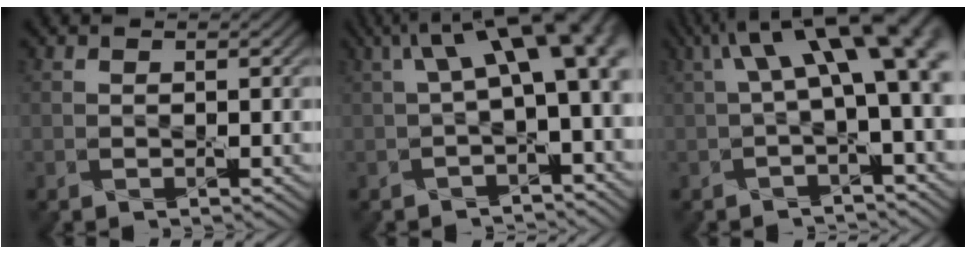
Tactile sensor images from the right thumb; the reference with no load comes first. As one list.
[{"total": 11.4, "force": [2.5, 4.8, 10.1], "torque": [-0.156, 0.004, 0.052]}, {"total": 11.4, "force": [3.1, 4.0, 10.2], "torque": [-0.163, 0.010, 0.059]}]